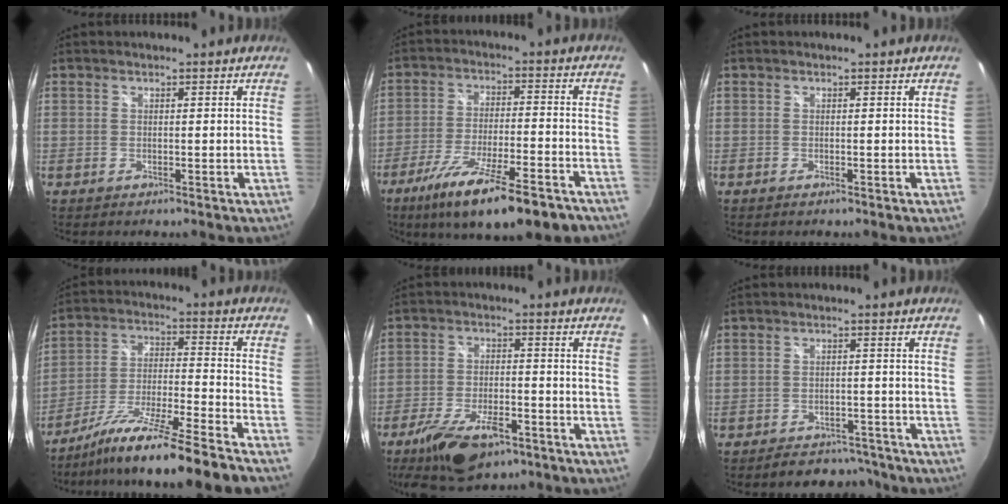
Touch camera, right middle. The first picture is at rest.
{"total": 17.6, "force": [-12.2, 3.5, 12.3], "torque": [-0.224, -0.051, -0.193]}
{"total": 0.0}
{"total": 17.0, "force": [-14.3, -2.1, 8.9], "torque": [-0.158, -0.040, -0.241]}
{"total": 13.5, "force": [-8.7, 5.7, 8.6], "torque": [-0.185, -0.025, -0.146]}
{"total": 8.6, "force": [-7.5, 3.7, 1.9], "torque": [-0.043, 0.010, -0.092]}